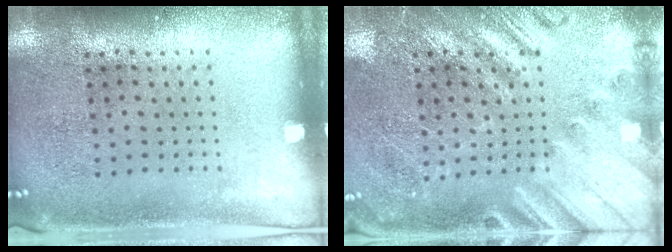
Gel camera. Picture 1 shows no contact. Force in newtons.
{"total": 2.3, "press": 2.2, "slide": 0.7}